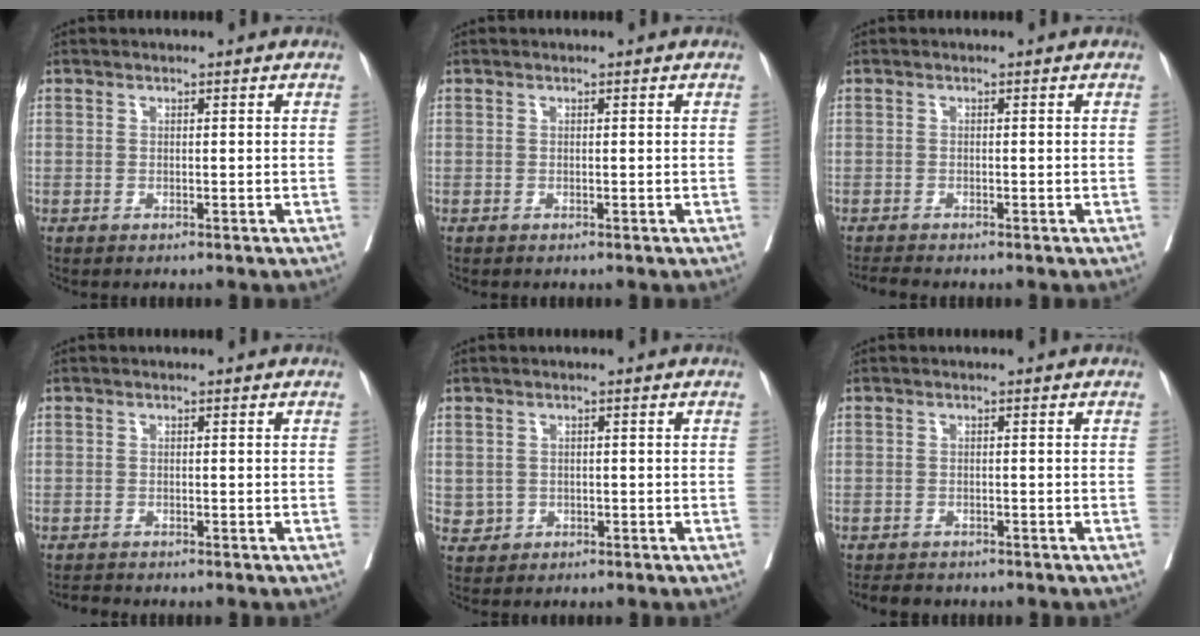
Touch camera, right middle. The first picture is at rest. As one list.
[{"total": 0.0}, {"total": 1.5, "force": [-1.4, -0.3, 0.3], "torque": [-0.010, -0.008, -0.027]}, {"total": 1.0, "force": [-0.9, -0.1, -0.1], "torque": [-0.004, -0.008, -0.017]}, {"total": 2.0, "force": [-0.2, 2.0, 0.3], "torque": [0.000, 0.006, 0.005]}, {"total": 3.6, "force": [-3.2, 1.5, 0.9], "torque": [-0.015, -0.005, -0.047]}]